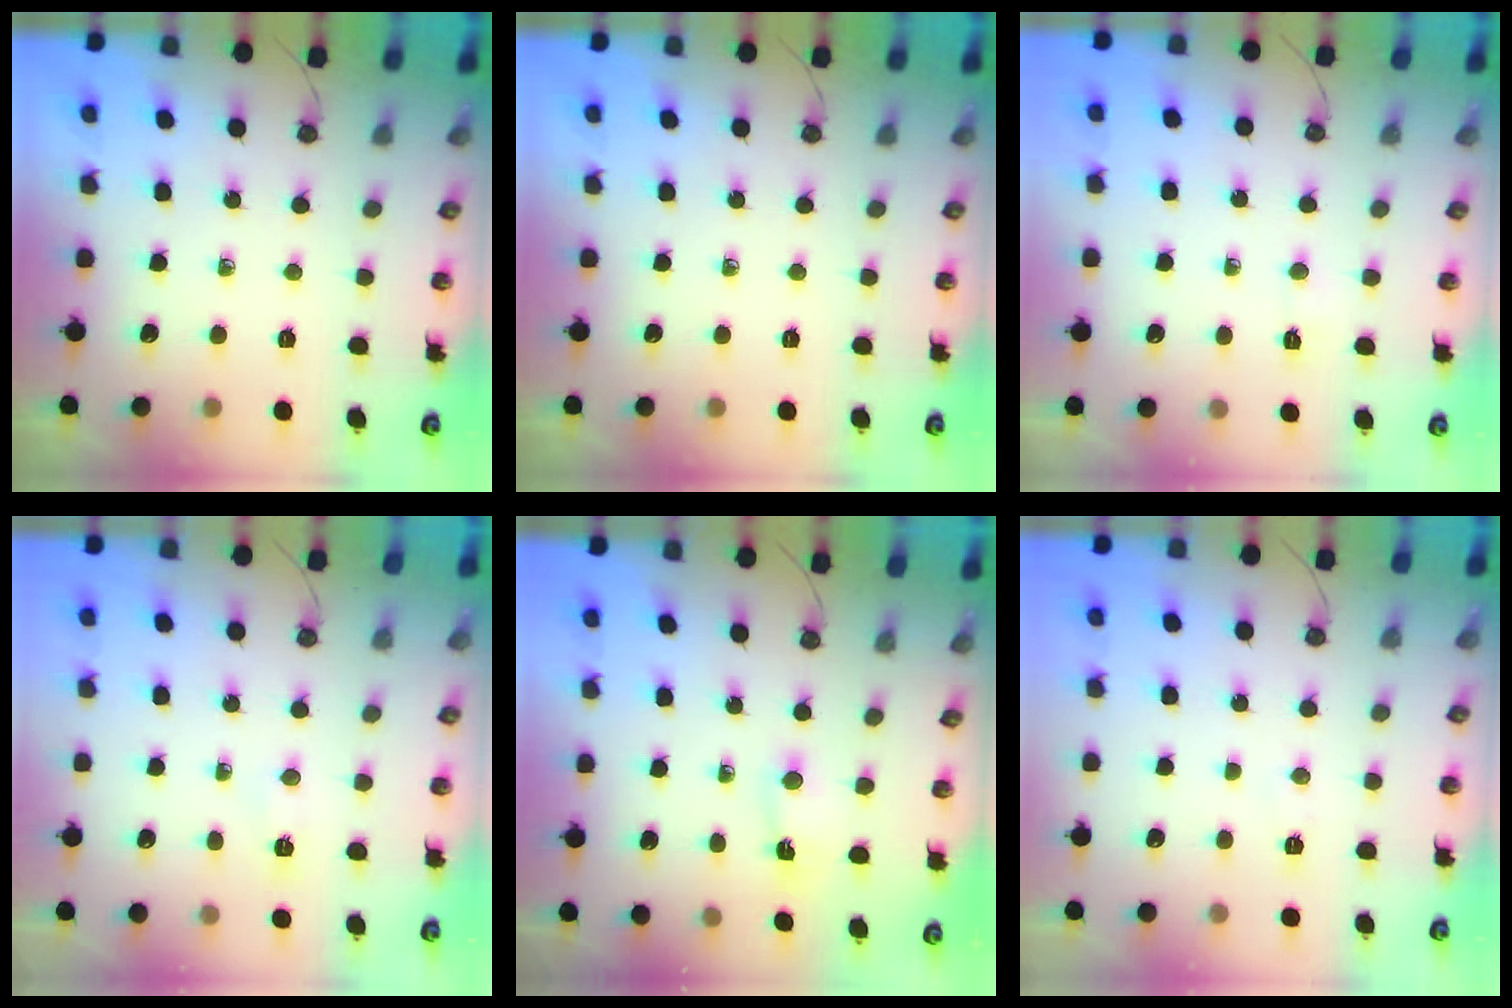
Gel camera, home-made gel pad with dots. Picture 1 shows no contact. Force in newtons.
{"total": 0.0}
{"total": 2.5, "press": 2.5, "slide": 0.3}
{"total": 2.9, "press": 2.9, "slide": 0.3}
{"total": 1.4, "press": 1.4, "slide": 0.1}
{"total": 5.9, "press": 4.2, "slide": 4.1}